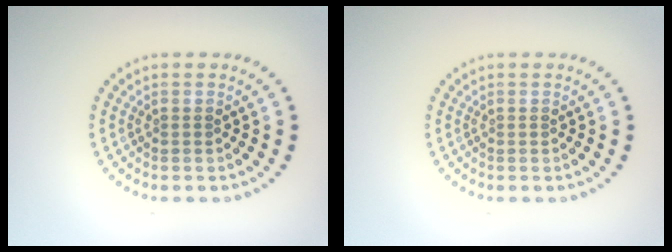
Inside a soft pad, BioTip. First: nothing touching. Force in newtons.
{"total": 0.0}